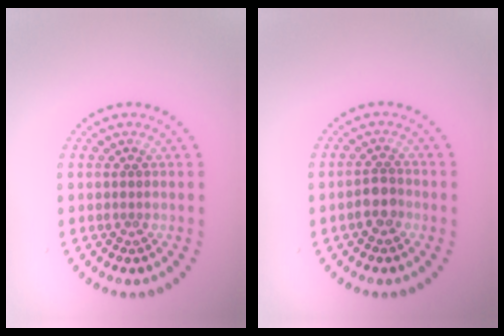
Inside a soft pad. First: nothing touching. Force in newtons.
{"total": 2.1, "press": 1.9, "slide": 0.8}